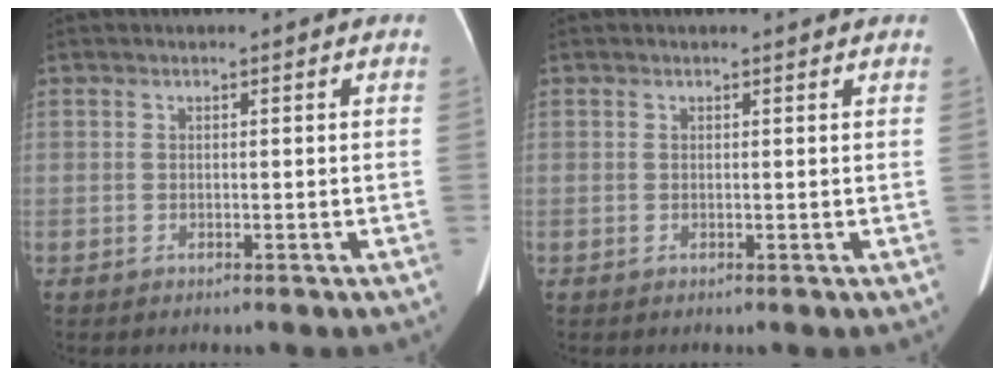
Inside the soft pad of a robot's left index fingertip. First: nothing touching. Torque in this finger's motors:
{"motor_torque": [-0.01, 0.09, -0.07, -0.01]}